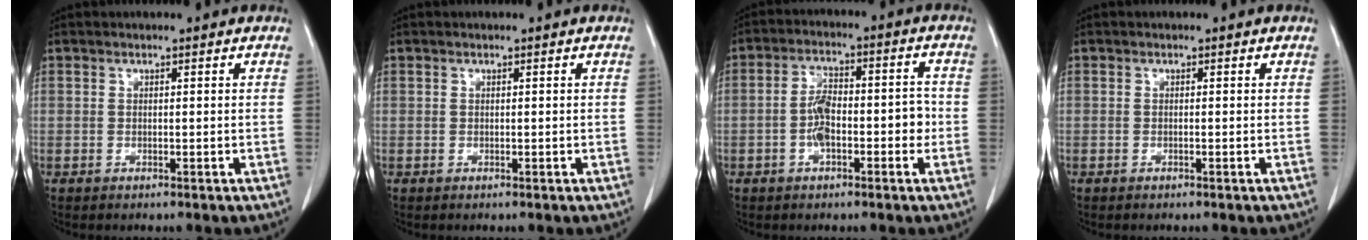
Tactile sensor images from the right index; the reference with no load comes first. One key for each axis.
{"total": 0.0}
{"total": 7.4, "fx": -1.7, "fy": 3.3, "fz": 6.4, "tx": -0.116, "ty": 0.029, "tz": -0.029}
{"total": 0.0}